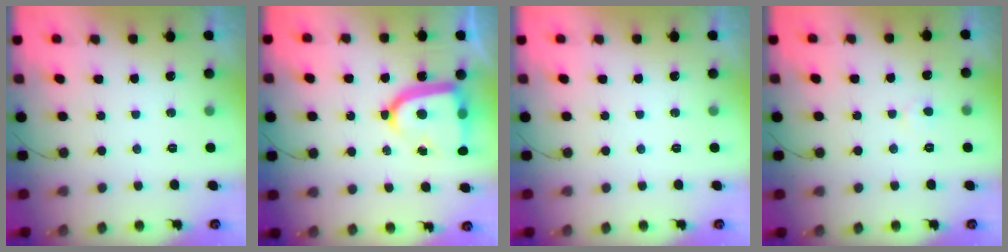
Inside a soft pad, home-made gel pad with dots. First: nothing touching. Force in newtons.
{"total": 16.0, "press": 15.9, "slide": 1.3}
{"total": 0.0}
{"total": 2.2, "press": 2.2, "slide": 0.2}